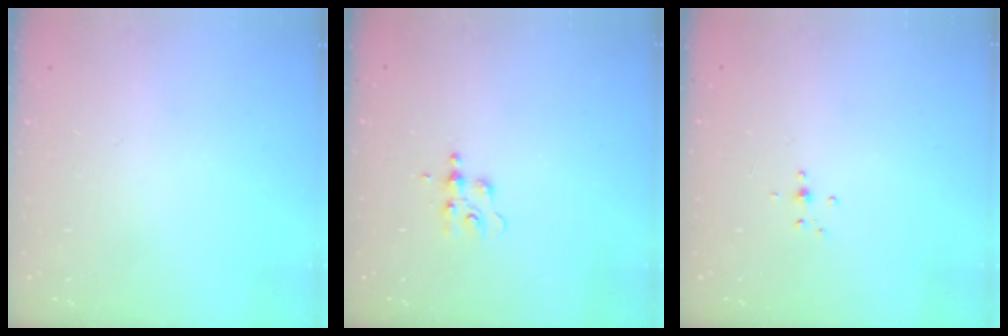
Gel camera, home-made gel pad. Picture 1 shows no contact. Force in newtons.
{"total": 4.4, "press": 4.3, "slide": 0.6}
{"total": 3.6, "press": 3.5, "slide": 0.6}